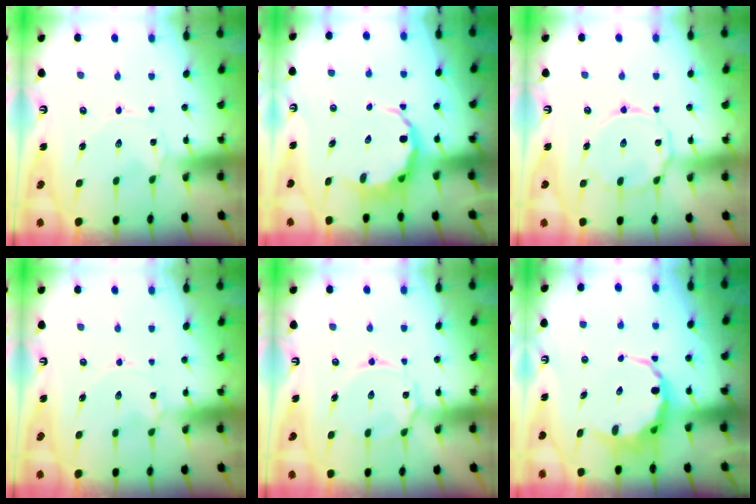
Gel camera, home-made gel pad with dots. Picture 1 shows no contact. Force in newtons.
{"total": 6.0, "press": 5.7, "slide": 1.7}
{"total": 10.5, "press": 10.5, "slide": 0.7}
{"total": 1.4, "press": 1.4, "slide": 0.1}
{"total": 7.5, "press": 7.4, "slide": 0.5}
{"total": 7.5, "press": 7.3, "slide": 2.0}